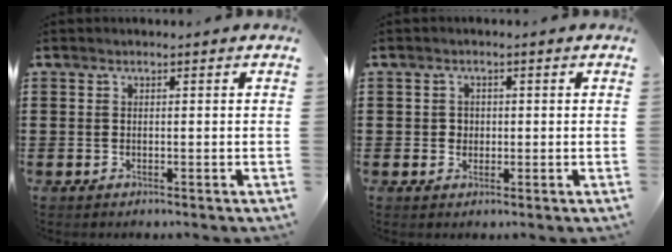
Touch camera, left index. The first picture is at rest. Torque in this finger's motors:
{"motor_torque": [-0.01, 0.01, 0.00, 0.00]}